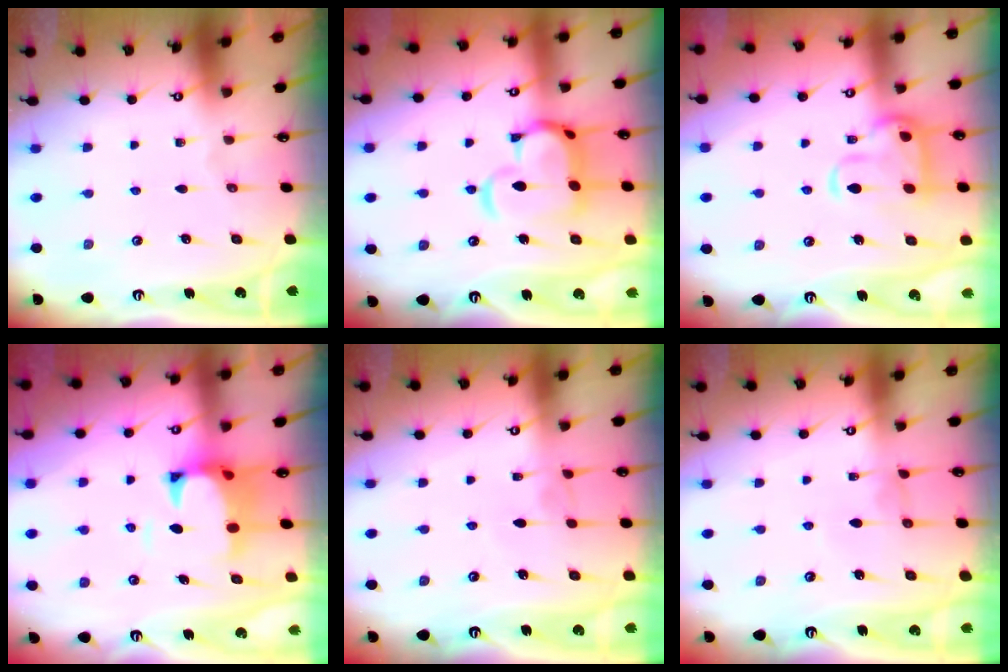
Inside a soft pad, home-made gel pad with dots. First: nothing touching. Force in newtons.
{"total": 9.5, "press": 9.4, "slide": 1.2}
{"total": 5.4, "press": 5.1, "slide": 1.6}
{"total": 2.8, "press": 2.6, "slide": 1.2}
{"total": 2.9, "press": 2.9, "slide": 0.3}
{"total": 0.8, "press": 0.6, "slide": 0.5}